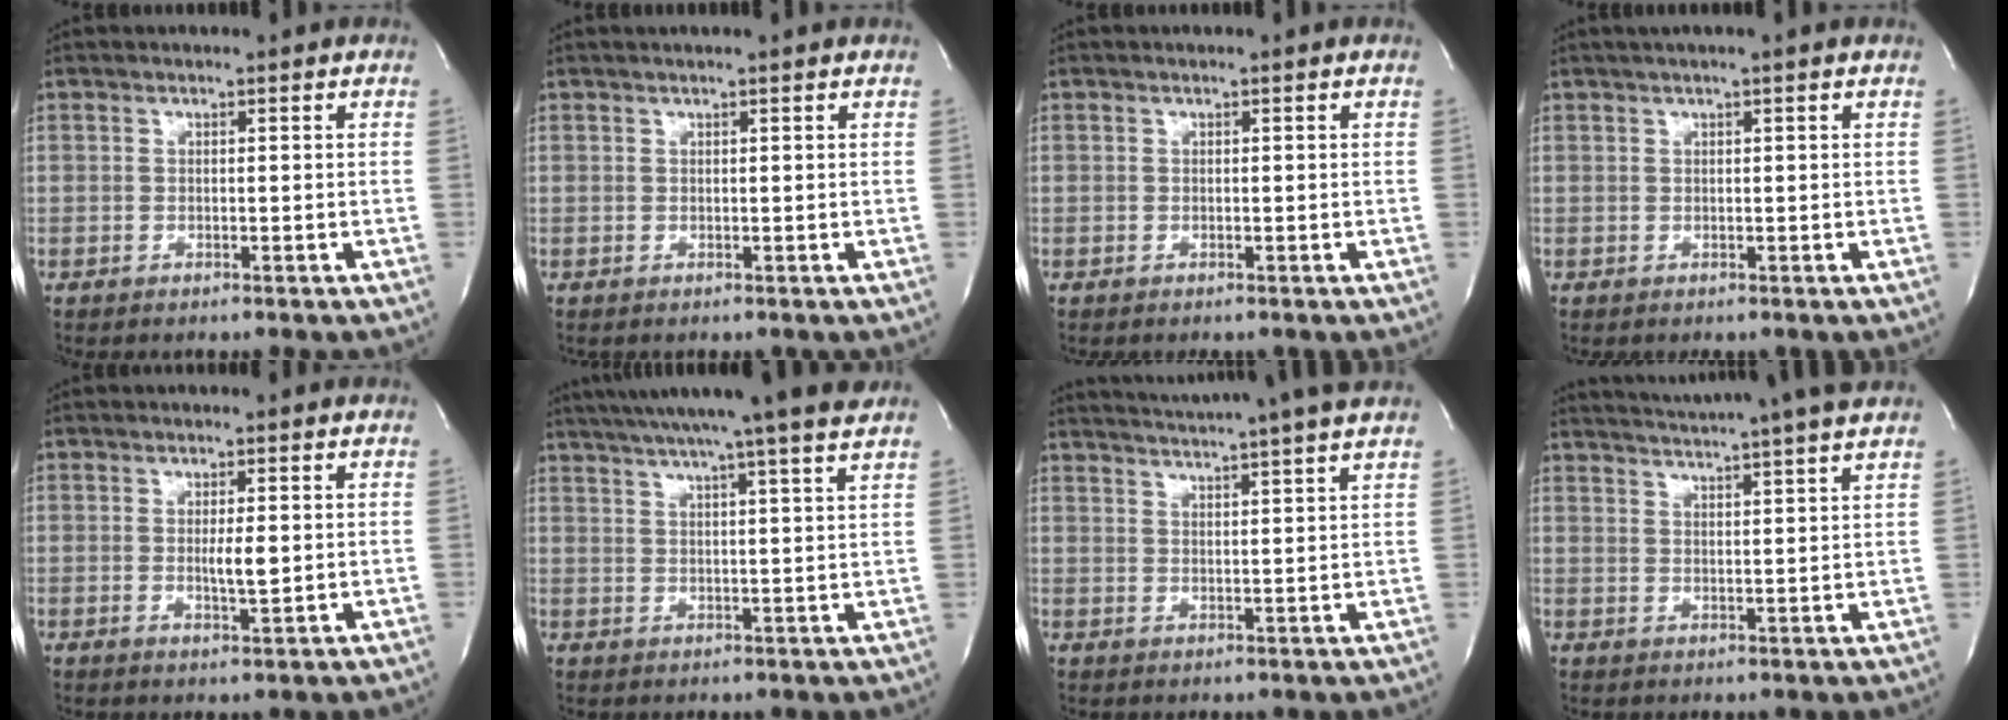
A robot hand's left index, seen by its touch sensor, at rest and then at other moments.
{"total": 1.7, "force": [1.5, -0.3, 0.9], "torque": [-0.014, 0.015, 0.025]}
{"total": 0.0}
{"total": 2.1, "force": [1.5, -0.4, 1.5], "torque": [-0.027, 0.016, 0.027]}
{"total": 3.1, "force": [0.1, 0.5, 3.0], "torque": [-0.055, -0.005, 0.002]}
{"total": 16.7, "force": [14.2, -1.2, 8.8], "torque": [-0.150, 0.004, 0.190]}
{"total": 14.7, "force": [13.2, -1.5, 6.1], "torque": [-0.111, -0.012, 0.175]}
{"total": 15.6, "force": [14.0, -1.2, 6.6], "torque": [-0.118, -0.011, 0.186]}